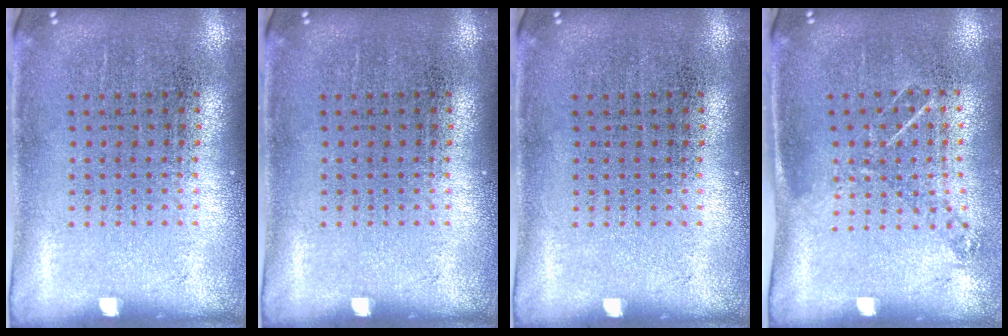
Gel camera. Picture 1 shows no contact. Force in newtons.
{"total": 0.0}
{"total": 0.0}
{"total": 0.9, "press": 0.8, "slide": 0.5}